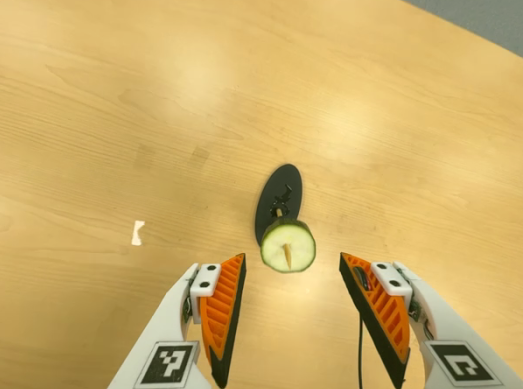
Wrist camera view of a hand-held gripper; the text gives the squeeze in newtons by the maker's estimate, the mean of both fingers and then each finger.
{"total": 0.0}